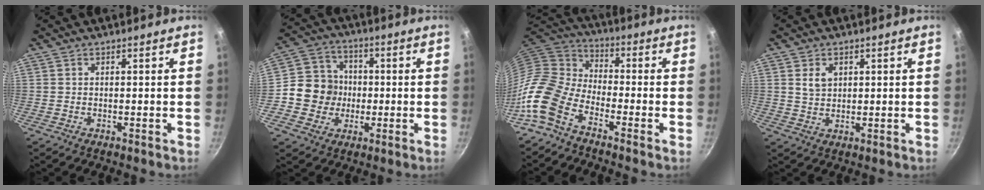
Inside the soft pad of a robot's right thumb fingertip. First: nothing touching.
{"total": 10.0, "force": [-1.1, 9.3, 3.6], "torque": [-0.032, 0.022, -0.034]}
{"total": 11.5, "force": [-7.0, 6.3, 6.6], "torque": [-0.127, 0.066, -0.168]}
{"total": 3.7, "force": [1.4, 2.7, 2.2], "torque": [-0.029, -0.003, 0.027]}